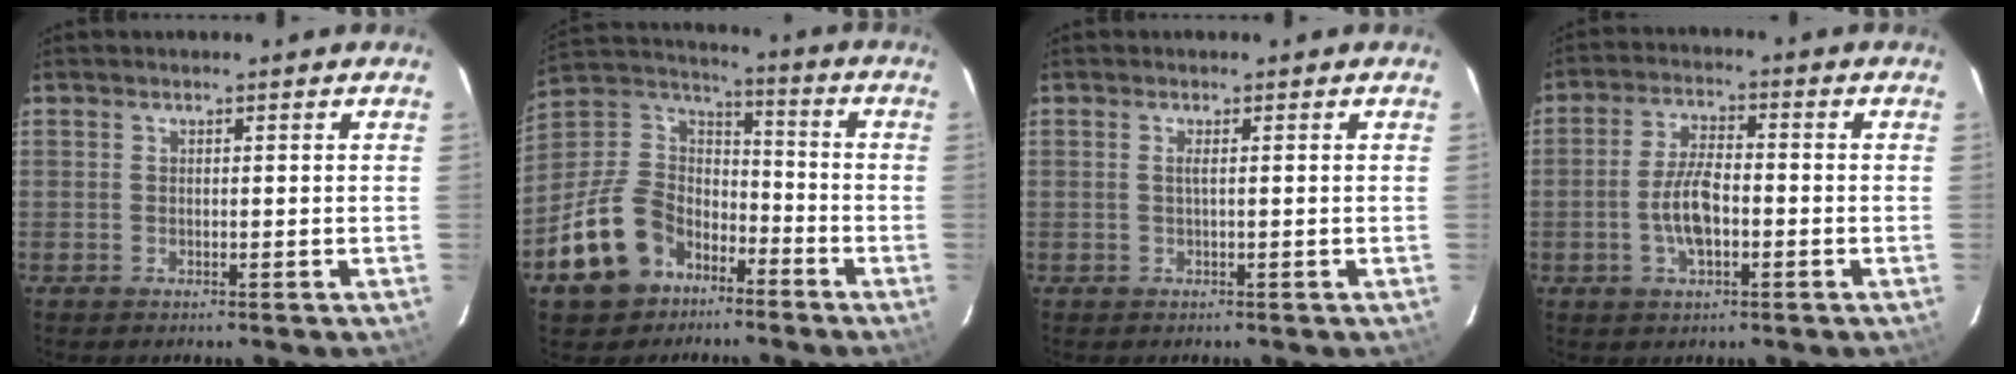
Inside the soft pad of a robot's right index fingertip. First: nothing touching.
{"total": 16.6, "force": [-9.4, 11.8, 7.0], "torque": [-0.180, 0.035, -0.146]}
{"total": 0.9, "force": [0.0, -0.3, 0.9], "torque": [-0.015, 0.000, -0.002]}
{"total": 7.2, "force": [-1.9, 2.9, 6.3], "torque": [-0.127, 0.005, -0.035]}